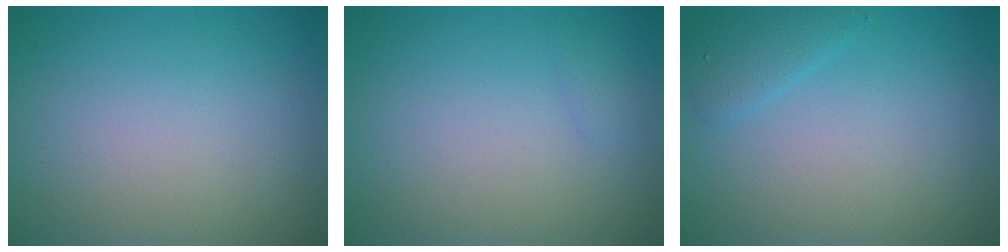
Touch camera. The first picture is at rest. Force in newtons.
{"total": 0.6, "press": 0.6, "slide": 0.0}
{"total": 1.4, "press": 1.4, "slide": 0.1}